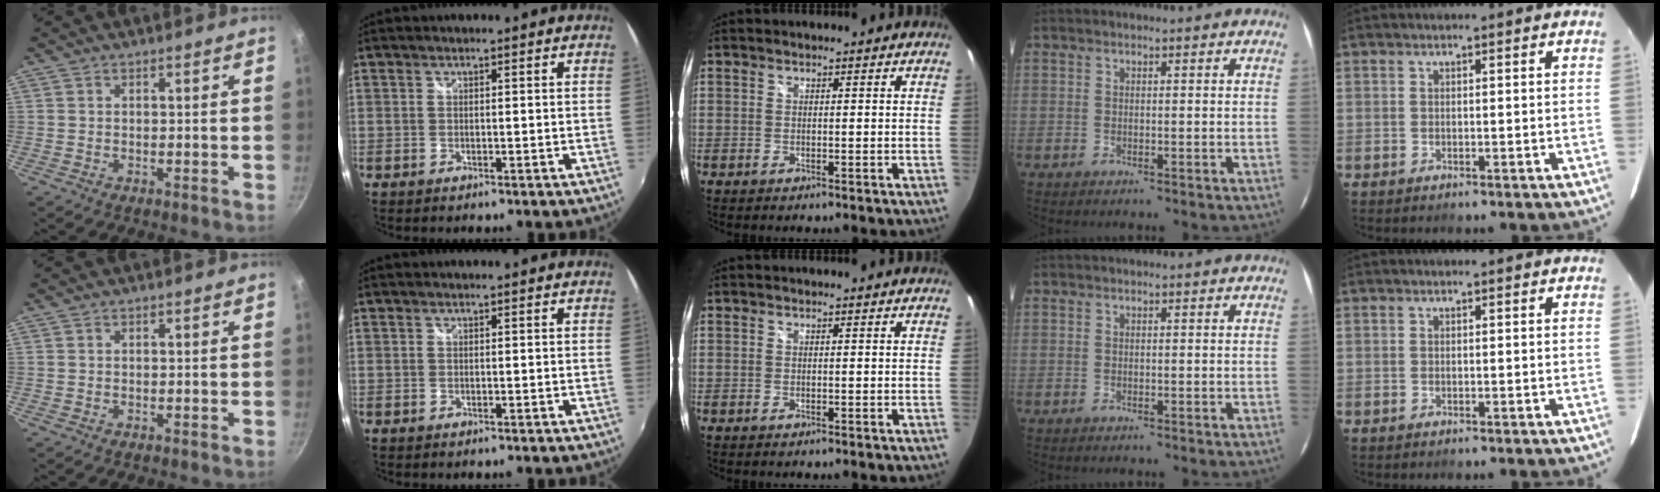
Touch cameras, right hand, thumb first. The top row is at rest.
{}